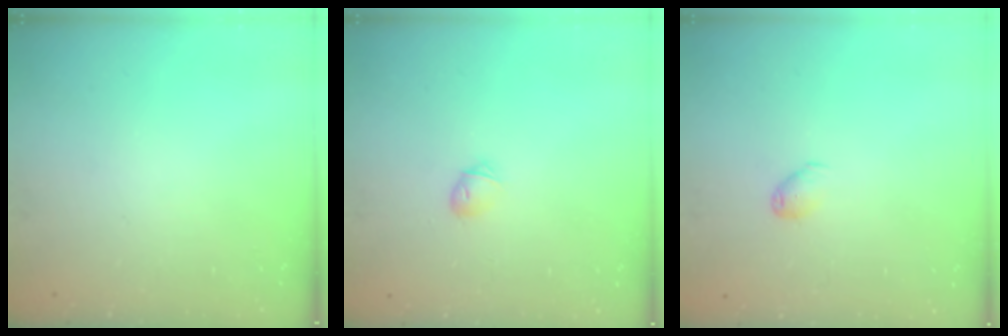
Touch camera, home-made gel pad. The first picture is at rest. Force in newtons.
{"total": 4.9, "press": 4.8, "slide": 1.0}
{"total": 4.8, "press": 4.7, "slide": 0.8}